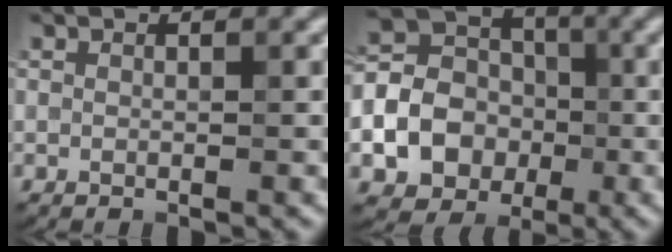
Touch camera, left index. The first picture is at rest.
{"total": 14.6, "force": [-3.4, 12.9, 5.9], "torque": [-0.156, -0.009, -0.080]}